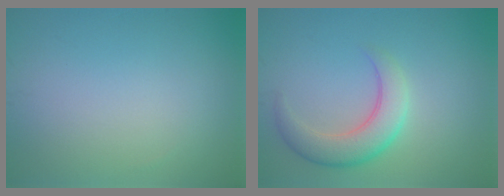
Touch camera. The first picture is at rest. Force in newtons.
{"total": 4.3, "press": 4.3, "slide": 0.3}